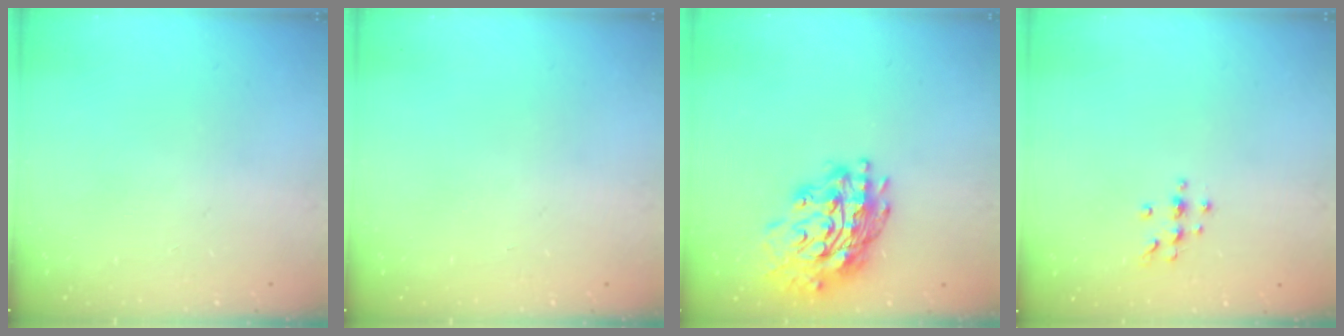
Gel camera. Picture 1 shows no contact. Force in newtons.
{"total": 0.0}
{"total": 20.0, "press": 19.9, "slide": 2.0}
{"total": 6.3, "press": 6.2, "slide": 0.7}